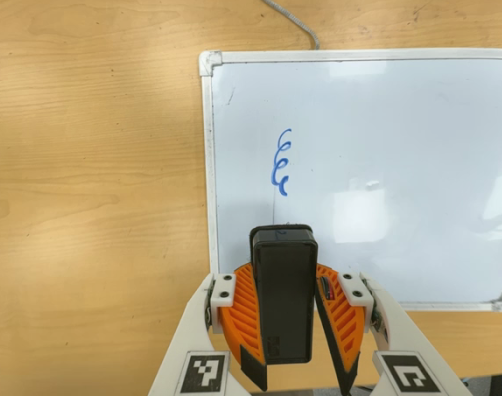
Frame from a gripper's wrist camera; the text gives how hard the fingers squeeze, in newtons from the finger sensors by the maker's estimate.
{"total": 10.1, "left": 9.8, "right": 10.5}